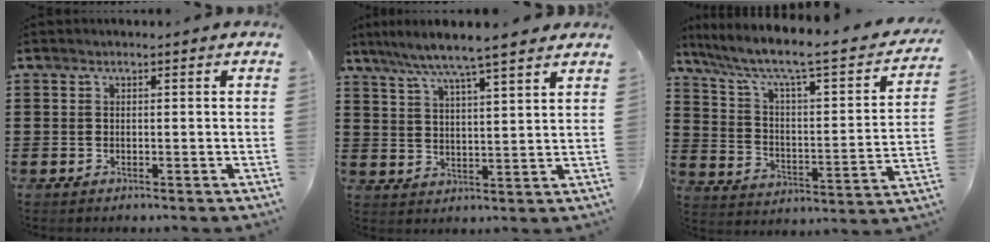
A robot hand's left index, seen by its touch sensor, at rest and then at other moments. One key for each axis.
{"total": 5.9, "fx": 5.0, "fy": -0.6, "fz": 3.1, "tx": -0.079, "ty": -0.025, "tz": 0.084}
{"total": 5.8, "fx": 3.6, "fy": 1.0, "fz": 4.4, "tx": -0.103, "ty": -0.034, "tz": 0.048}